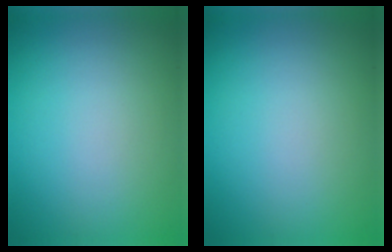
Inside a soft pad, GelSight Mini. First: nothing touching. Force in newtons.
{"total": 0.0}